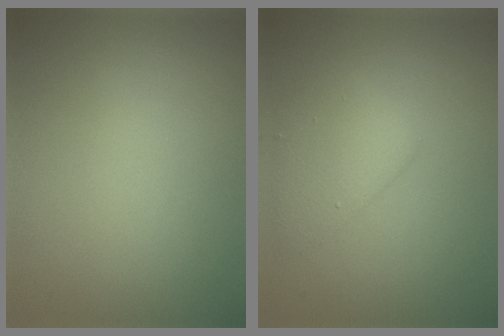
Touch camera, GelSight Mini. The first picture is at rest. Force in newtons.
{"total": 3.0, "press": 3.0, "slide": 0.2}